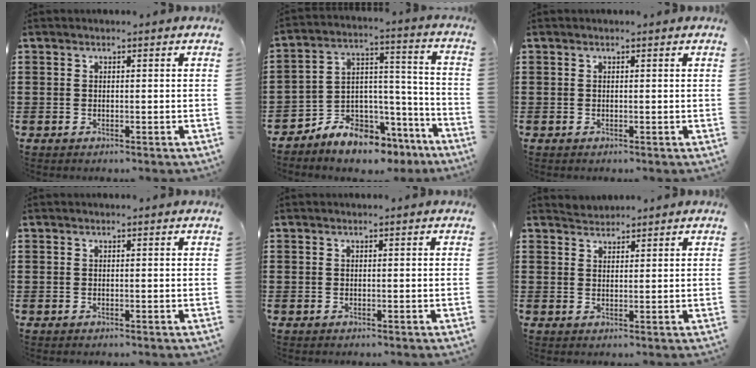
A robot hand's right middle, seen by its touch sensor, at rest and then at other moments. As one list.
[{"total": 7.6, "force": [-7.2, 2.5, 0.2], "torque": [-0.010, 0.011, -0.140]}, {"total": 0.0}, {"total": 0.0}, {"total": 0.0}, {"total": 1.8, "force": [1.7, 0.2, -0.5], "torque": [0.003, 0.001, 0.034]}]